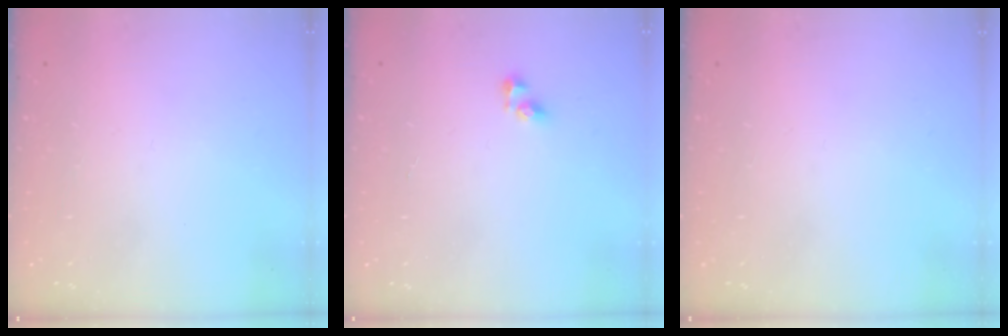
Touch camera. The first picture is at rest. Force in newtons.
{"total": 4.4, "press": 4.4, "slide": 0.1}
{"total": 0.0}